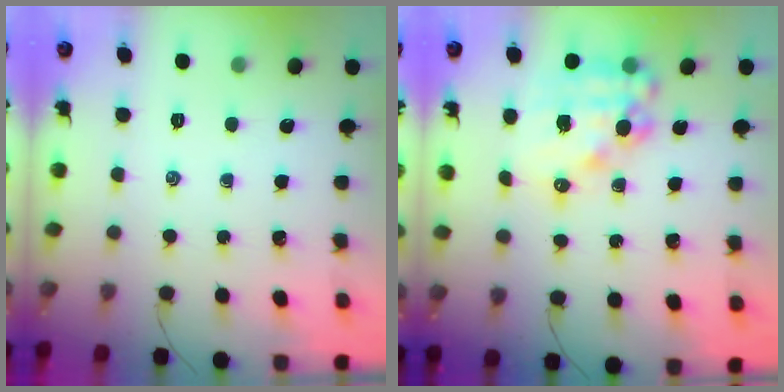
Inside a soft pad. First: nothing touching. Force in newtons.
{"total": 13.5, "press": 13.2, "slide": 3.0}